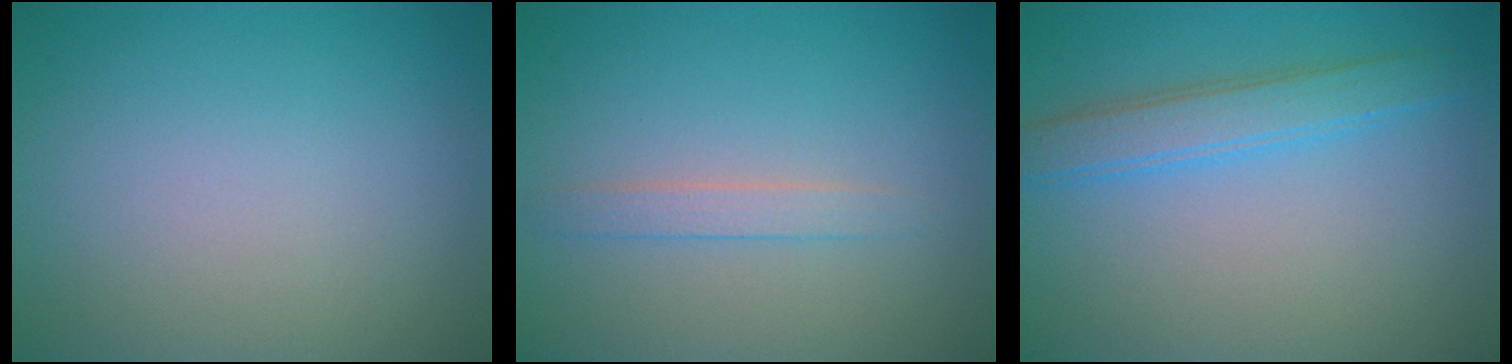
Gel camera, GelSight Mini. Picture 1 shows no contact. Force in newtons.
{"total": 1.5, "press": 1.5, "slide": 0.1}
{"total": 2.4, "press": 2.4, "slide": 0.2}